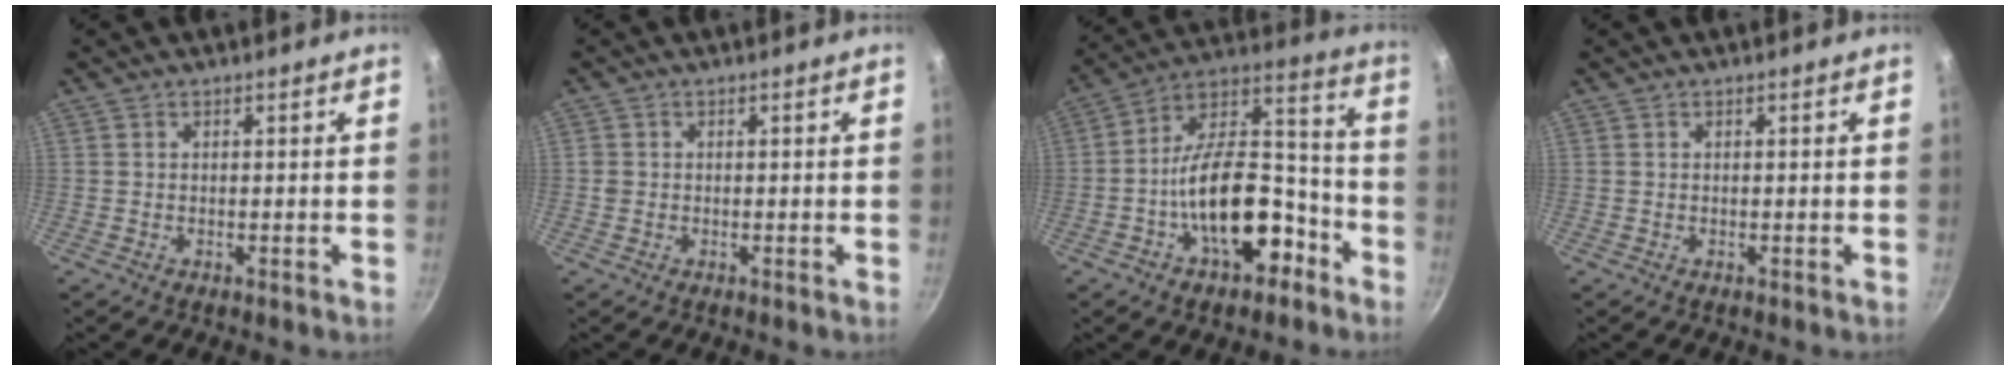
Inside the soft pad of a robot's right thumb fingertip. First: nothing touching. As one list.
[{"total": 1.2, "force": [-0.1, 1.1, 0.4], "torque": [-0.004, 0.005, -0.003]}, {"total": 19.4, "force": [-7.6, 10.2, 14.6], "torque": [-0.190, 0.083, -0.119]}, {"total": 0.0}]